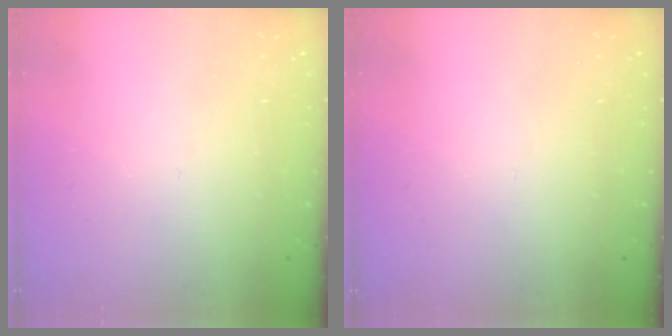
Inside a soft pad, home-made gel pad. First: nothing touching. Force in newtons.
{"total": 0.0}